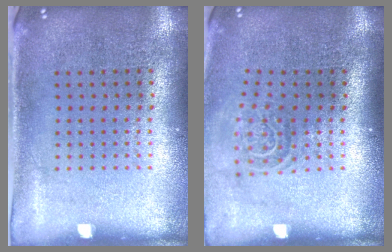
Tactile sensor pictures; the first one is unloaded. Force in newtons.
{"total": 1.6, "press": 1.1, "slide": 1.1}